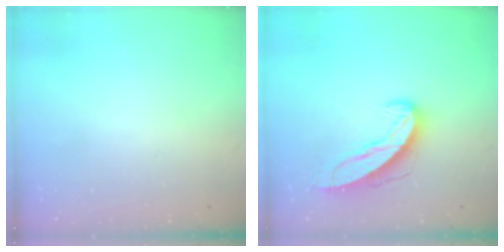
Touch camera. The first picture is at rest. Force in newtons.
{"total": 10.7, "press": 10.7, "slide": 1.1}